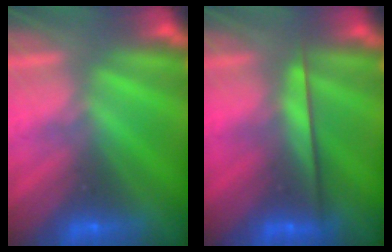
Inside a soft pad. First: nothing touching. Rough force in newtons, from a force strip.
{"total": 2.4}